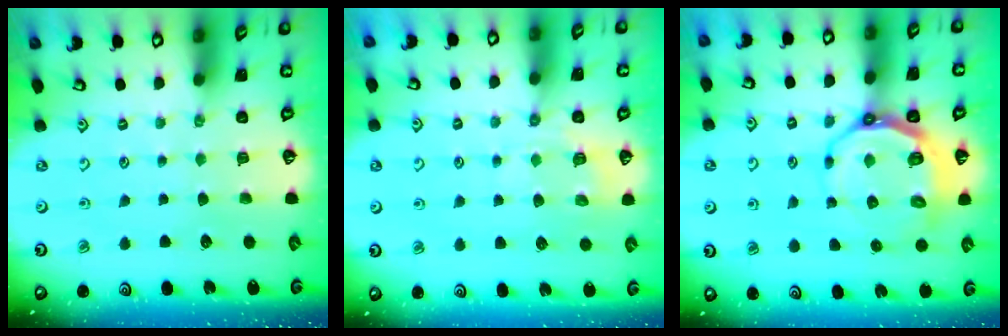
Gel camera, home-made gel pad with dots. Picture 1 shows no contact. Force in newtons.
{"total": 7.7, "press": 7.6, "slide": 1.0}
{"total": 10.0, "press": 9.2, "slide": 3.8}